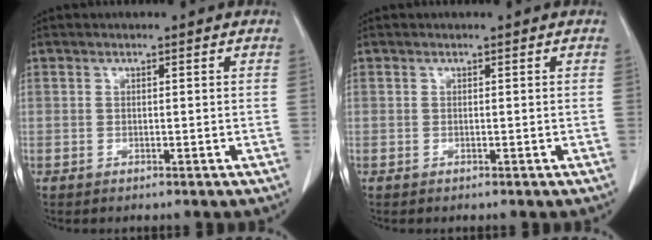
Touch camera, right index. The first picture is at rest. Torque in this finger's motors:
{"motor_torque": [0.00, 0.00, 0.00, 0.00]}